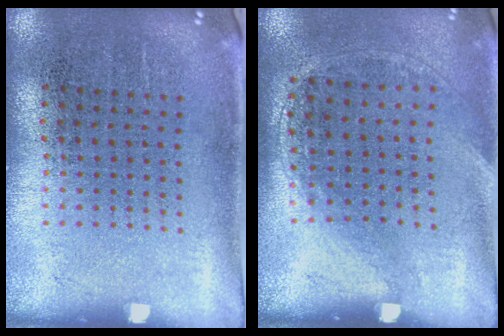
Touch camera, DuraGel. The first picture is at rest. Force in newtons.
{"total": 1.4, "press": 0.9, "slide": 1.0}